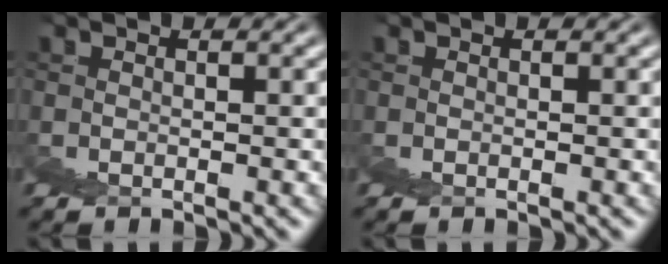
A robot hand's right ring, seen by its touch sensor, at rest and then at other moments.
{"total": 0.0}